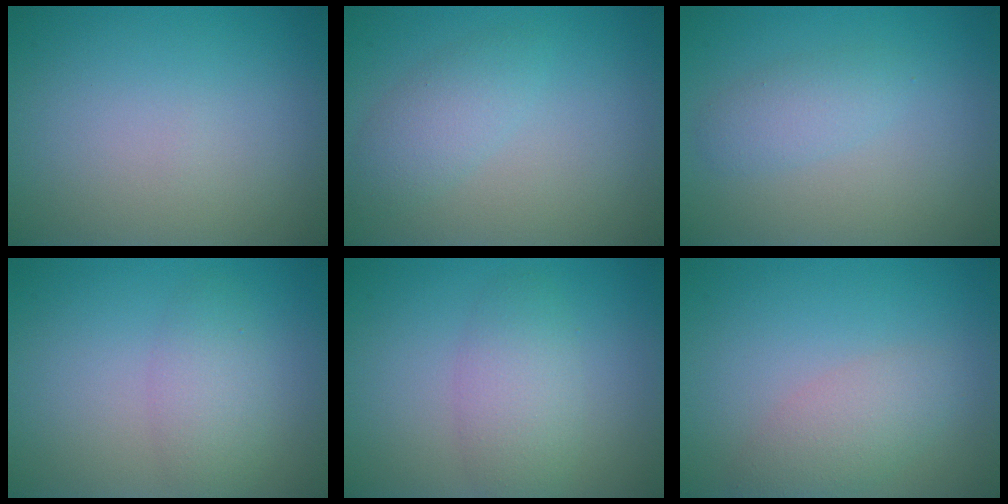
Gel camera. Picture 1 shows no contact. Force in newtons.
{"total": 1.7, "press": 1.7, "slide": 0.0}
{"total": 2.0, "press": 2.0, "slide": 0.1}
{"total": 2.7, "press": 2.7, "slide": 0.1}
{"total": 3.5, "press": 3.5, "slide": 0.2}
{"total": 2.9, "press": 2.9, "slide": 0.2}